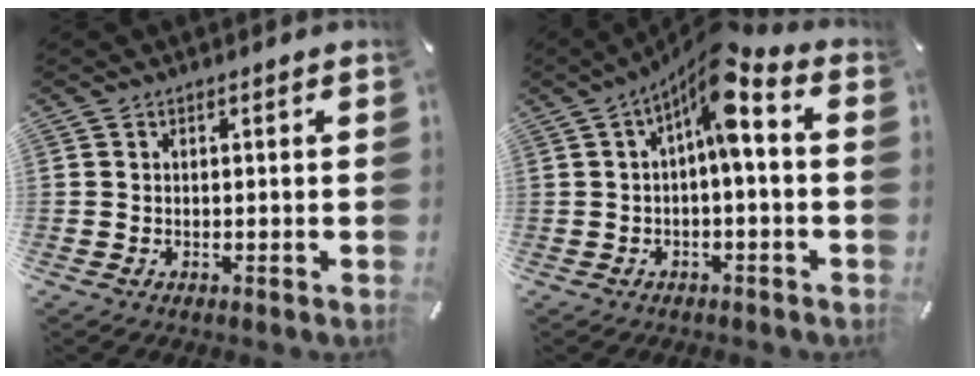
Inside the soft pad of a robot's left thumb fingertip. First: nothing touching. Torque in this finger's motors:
{"motor_torque": [1.72, 1.84, 0.80, 0.57, 0.17]}